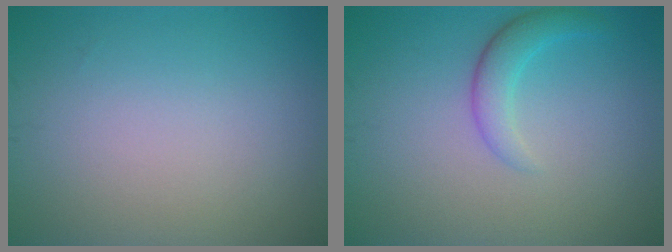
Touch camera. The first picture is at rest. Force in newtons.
{"total": 2.4, "press": 2.4, "slide": 0.1}